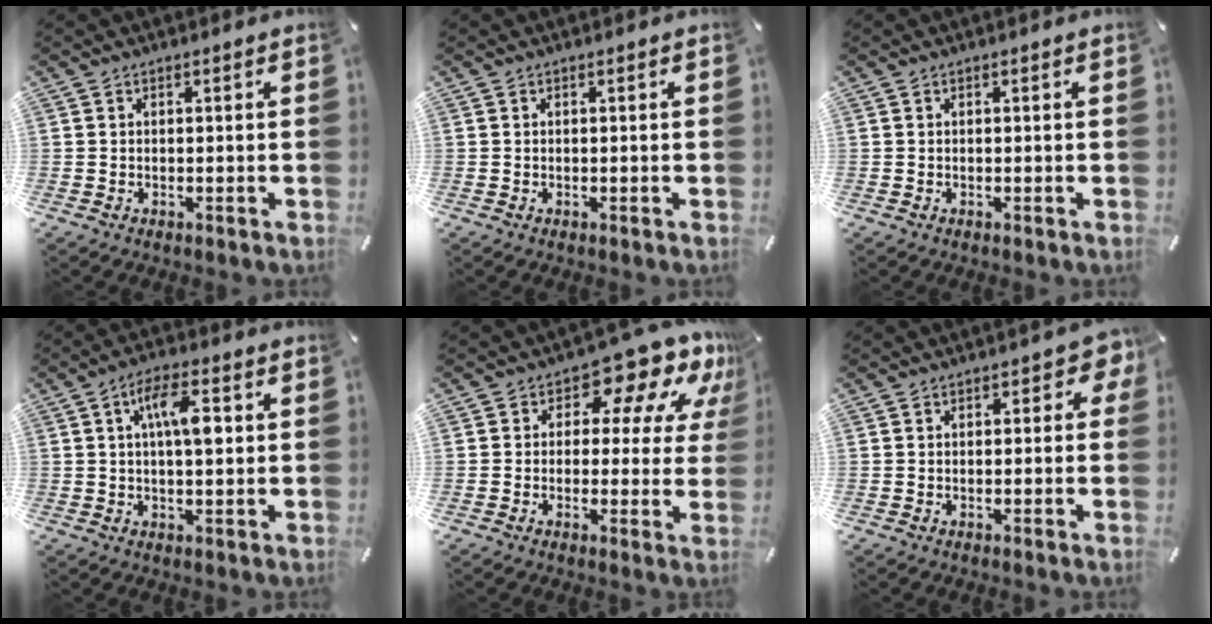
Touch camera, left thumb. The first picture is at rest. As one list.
[{"total": 0.0}, {"total": 0.0}, {"total": 8.3, "force": [1.7, 2.9, 7.5], "torque": [-0.131, 0.005, 0.024]}, {"total": 13.3, "force": [7.7, 6.9, 8.3], "torque": [-0.121, -0.057, 0.131]}, {"total": 3.2, "force": [0.6, 2.0, 2.5], "torque": [-0.024, 0.001, 0.005]}]